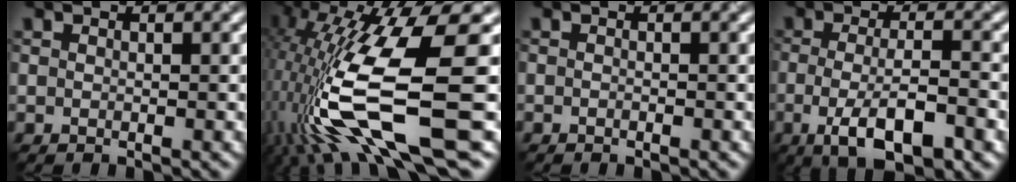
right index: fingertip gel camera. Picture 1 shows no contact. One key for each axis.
{"total": 12.8, "fx": -4.6, "fy": 3.2, "fz": 11.5, "tx": -0.242, "ty": 0.000, "tz": -0.065}
{"total": 0.7, "fx": -0.7, "fy": -0.1, "fz": 0.0, "tx": -0.006, "ty": 0.000, "tz": -0.008}
{"total": 6.1, "fx": -2.9, "fy": 1.4, "fz": 5.2, "tx": -0.091, "ty": -0.002, "tz": -0.038}